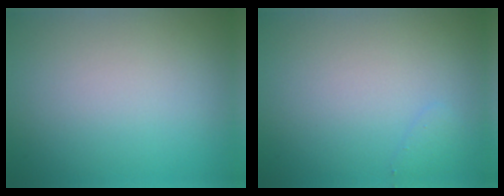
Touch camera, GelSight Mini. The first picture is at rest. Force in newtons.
{"total": 0.8, "press": 0.8, "slide": 0.1}